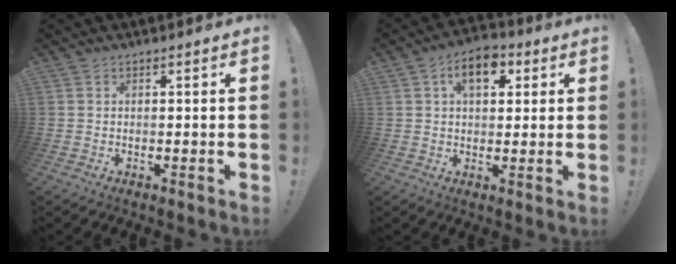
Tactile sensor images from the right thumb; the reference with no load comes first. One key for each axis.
{"total": 9.1, "fx": 3.6, "fy": 5.2, "fz": 6.5, "tx": -0.086, "ty": -0.002, "tz": 0.061}